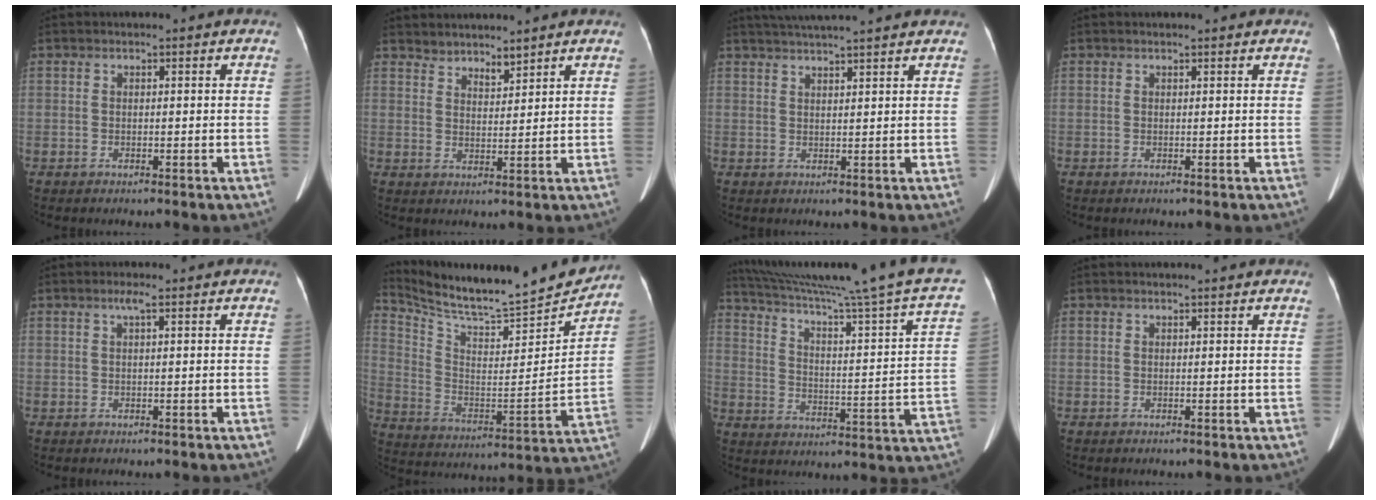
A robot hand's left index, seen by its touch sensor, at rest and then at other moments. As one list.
[{"total": 3.9, "force": [3.8, 0.9, 0.5], "torque": [0.000, 0.014, 0.064]}, {"total": 10.0, "force": [9.0, -0.4, 4.3], "torque": [-0.073, 0.034, 0.120]}, {"total": 1.0, "force": [1.0, 0.1, 0.3], "torque": [-0.007, 0.014, 0.013]}, {"total": 1.0, "force": [0.5, -0.1, 0.9], "torque": [-0.024, 0.006, 0.011]}, {"total": 21.6, "force": [20.1, 0.9, 7.8], "torque": [-0.149, -0.055, 0.312]}, {"total": 27.5, "force": [23.1, -1.9, 14.8], "torque": [-0.237, -0.062, 0.312]}, {"total": 1.9, "force": [1.8, 0.0, 0.4], "torque": [-0.008, 0.015, 0.022]}]